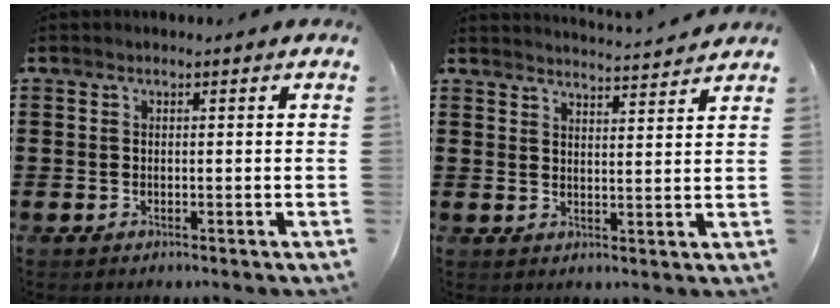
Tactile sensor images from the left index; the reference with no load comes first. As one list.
[{"total": 3.2, "force": [3.2, -0.6, 0.1], "torque": [-0.013, -0.021, 0.054]}]